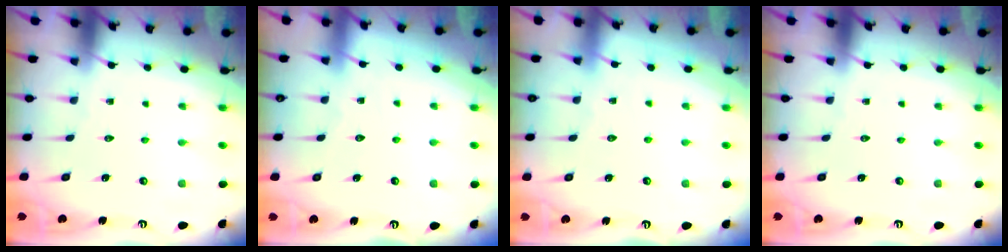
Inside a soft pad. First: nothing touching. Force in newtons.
{"total": 2.7, "press": 2.7, "slide": 0.3}
{"total": 2.1, "press": 2.1, "slide": 0.2}
{"total": 0.0}